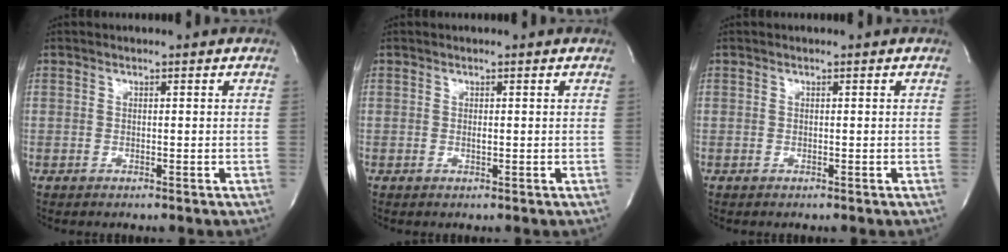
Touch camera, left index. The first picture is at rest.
{"total": 0.5, "force": [0.0, 0.1, 0.5], "torque": [-0.012, -0.001, -0.001]}
{"total": 0.0}